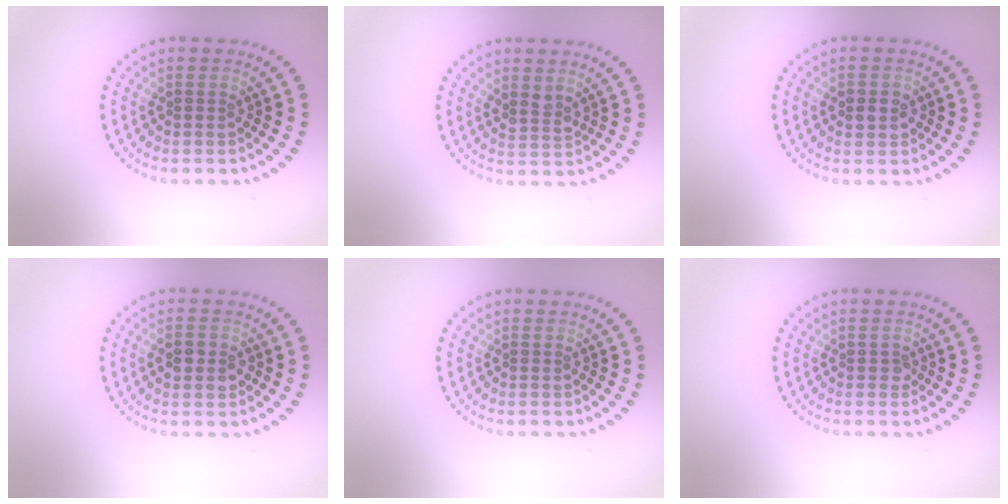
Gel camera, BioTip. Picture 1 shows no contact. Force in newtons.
{"total": 1.5, "press": 1.2, "slide": 0.9}
{"total": 1.7, "press": 1.7, "slide": 0.2}
{"total": 2.7, "press": 2.7, "slide": 0.1}
{"total": 0.0}
{"total": 0.6, "press": 0.5, "slide": 0.3}